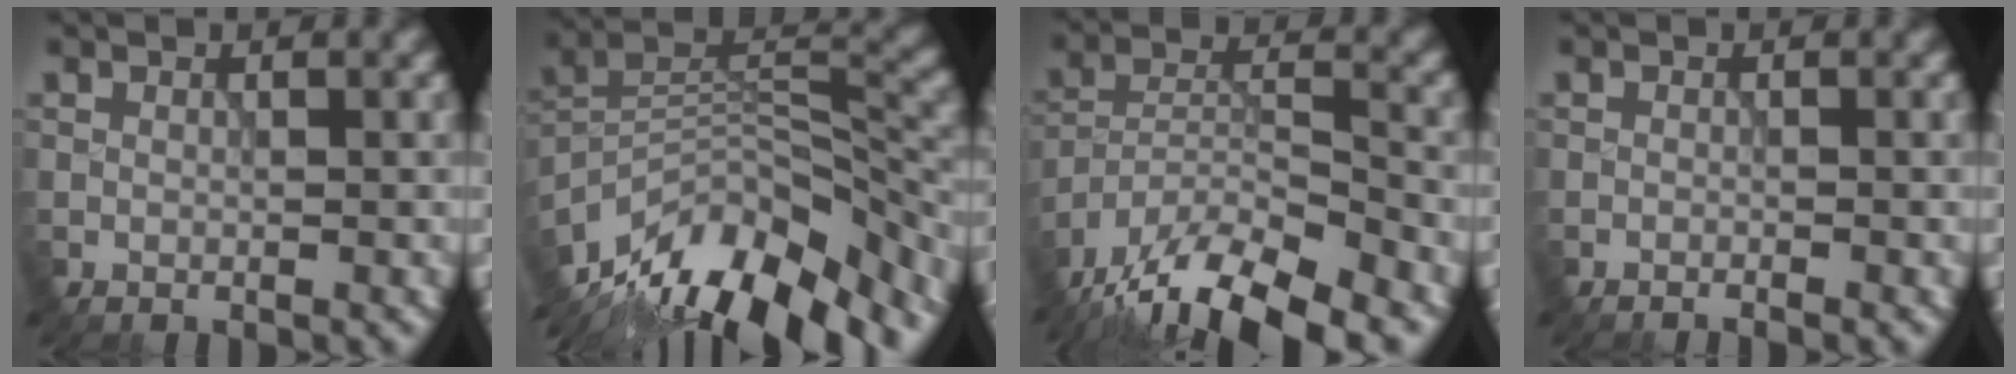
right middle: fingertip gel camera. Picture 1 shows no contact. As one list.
[{"total": 15.1, "force": [-11.0, 5.8, 8.5], "torque": [-0.177, 0.016, -0.191]}, {"total": 15.2, "force": [-12.7, 4.4, 7.2], "torque": [-0.130, -0.014, -0.193]}, {"total": 0.7, "force": [-0.7, -0.2, 0.3], "torque": [-0.002, 0.000, -0.014]}]